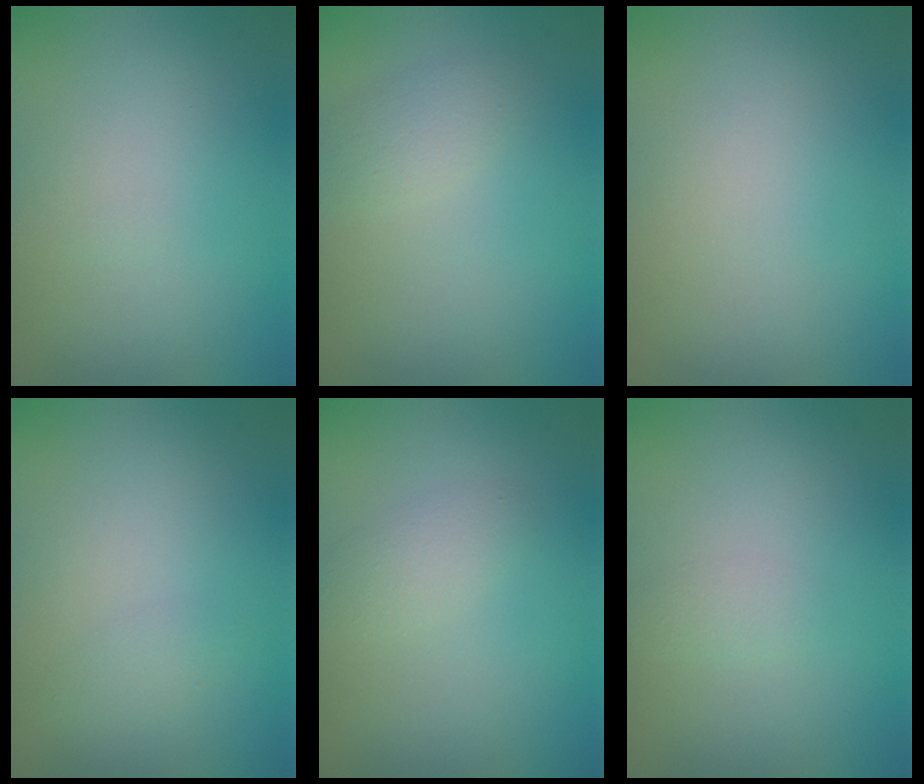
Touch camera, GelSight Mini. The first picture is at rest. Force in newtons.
{"total": 1.6, "press": 1.6, "slide": 0.1}
{"total": 0.0}
{"total": 0.9, "press": 0.9, "slide": 0.1}
{"total": 1.4, "press": 1.4, "slide": 0.1}
{"total": 0.8, "press": 0.8, "slide": 0.1}